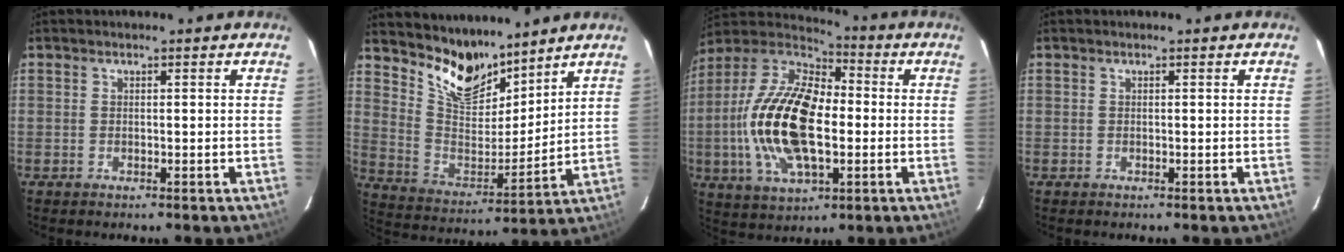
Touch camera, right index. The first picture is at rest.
{"total": 12.7, "force": [10.7, 5.1, 4.6], "torque": [-0.099, -0.005, 0.204]}
{"total": 21.7, "force": [-2.2, 10.6, 18.7], "torque": [-0.386, 0.002, -0.045]}
{"total": 0.0}